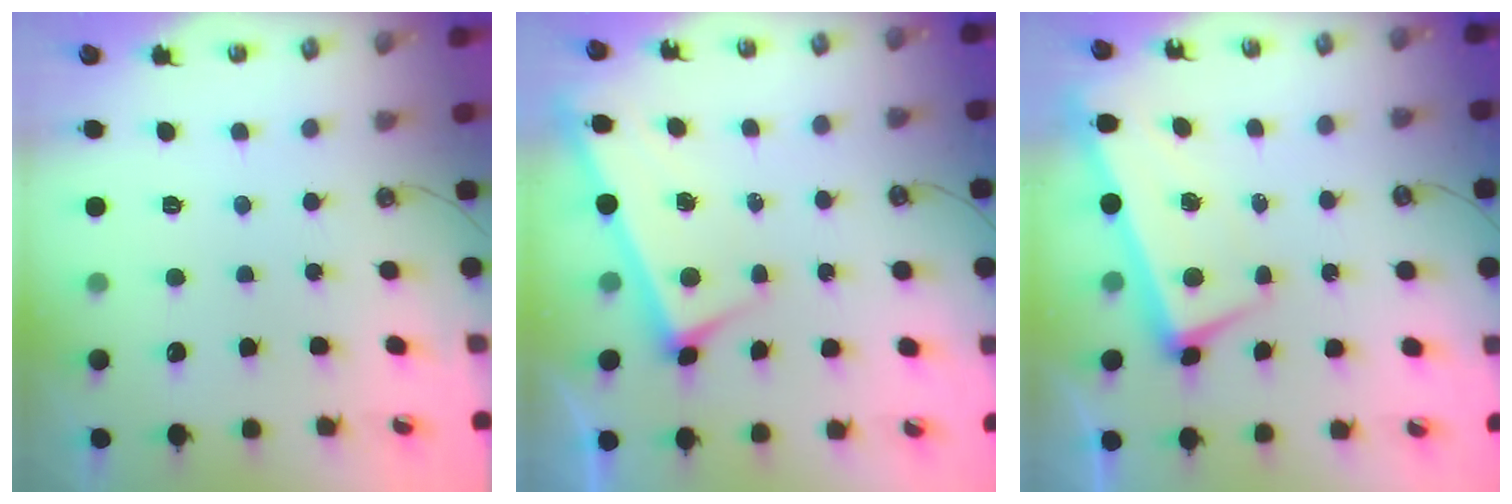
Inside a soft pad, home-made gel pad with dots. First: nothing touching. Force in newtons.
{"total": 2.9, "press": 2.9, "slide": 0.1}
{"total": 1.6, "press": 0.6, "slide": 1.4}